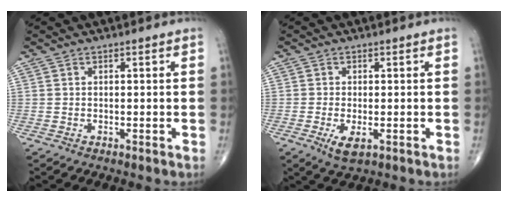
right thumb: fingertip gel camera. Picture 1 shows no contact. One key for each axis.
{"total": 3.7, "fx": -1.3, "fy": 1.5, "fz": 3.2, "tx": -0.059, "ty": -0.008, "tz": -0.020}